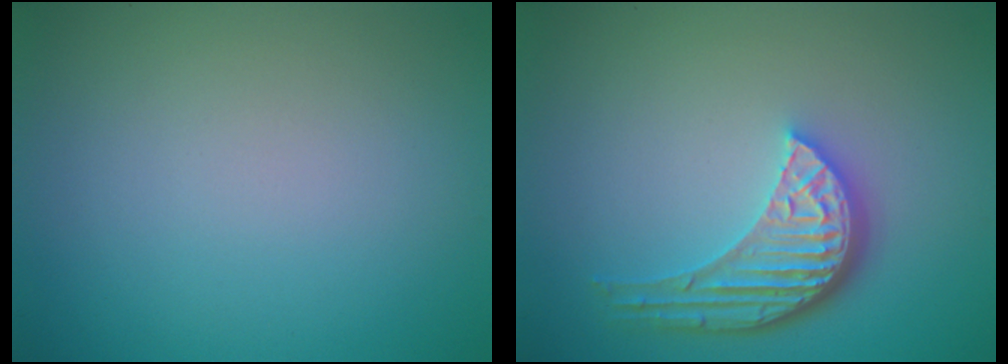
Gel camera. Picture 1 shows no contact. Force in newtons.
{"total": 5.2, "press": 3.9, "slide": 3.4}